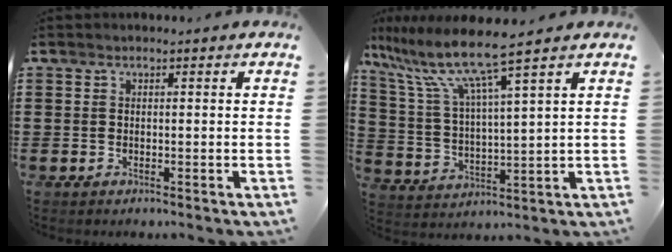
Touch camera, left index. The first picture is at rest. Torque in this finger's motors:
{"motor_torque": [0.71, -0.27, 0.46, 0.21]}